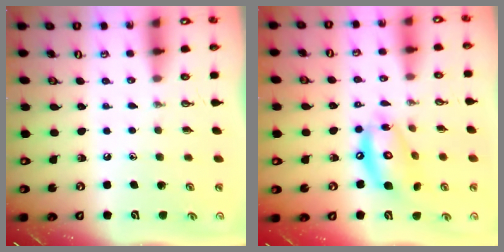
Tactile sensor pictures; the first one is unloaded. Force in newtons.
{"total": 13.1, "press": 13.1, "slide": 1.3}